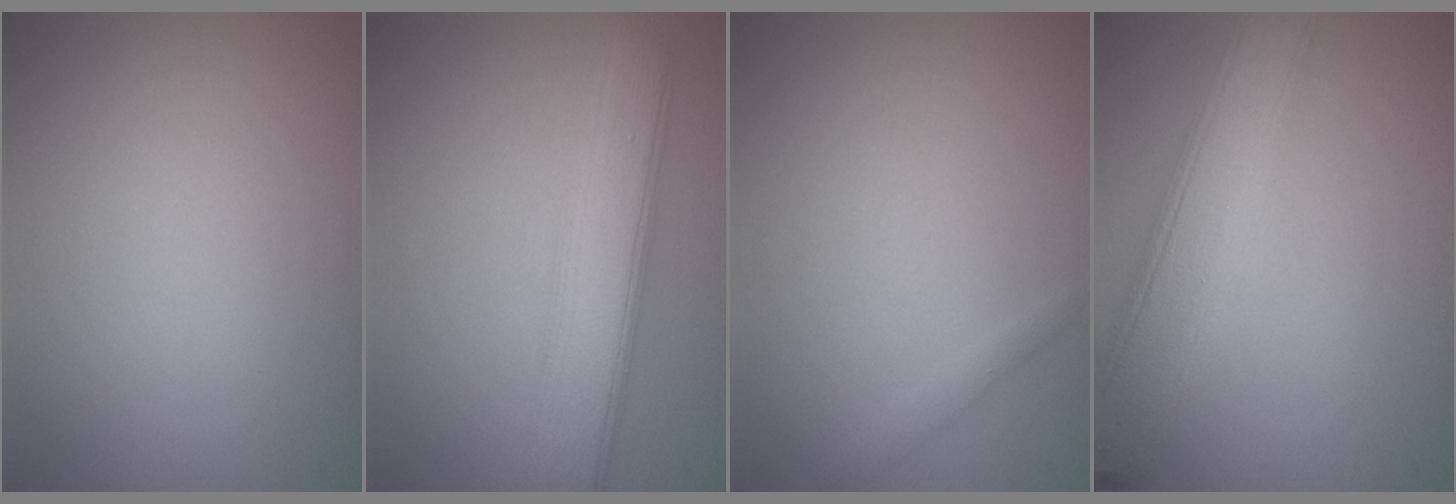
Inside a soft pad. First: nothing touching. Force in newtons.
{"total": 5.9, "press": 5.9, "slide": 0.1}
{"total": 0.8, "press": 0.8, "slide": 0.1}
{"total": 6.8, "press": 6.7, "slide": 0.5}